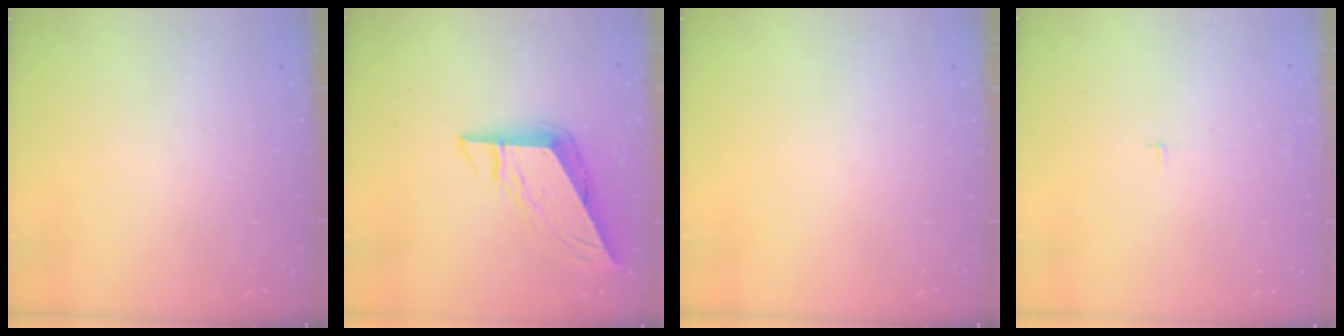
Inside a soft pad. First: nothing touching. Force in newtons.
{"total": 9.4, "press": 9.3, "slide": 0.7}
{"total": 0.0}
{"total": 2.5, "press": 2.5, "slide": 0.2}